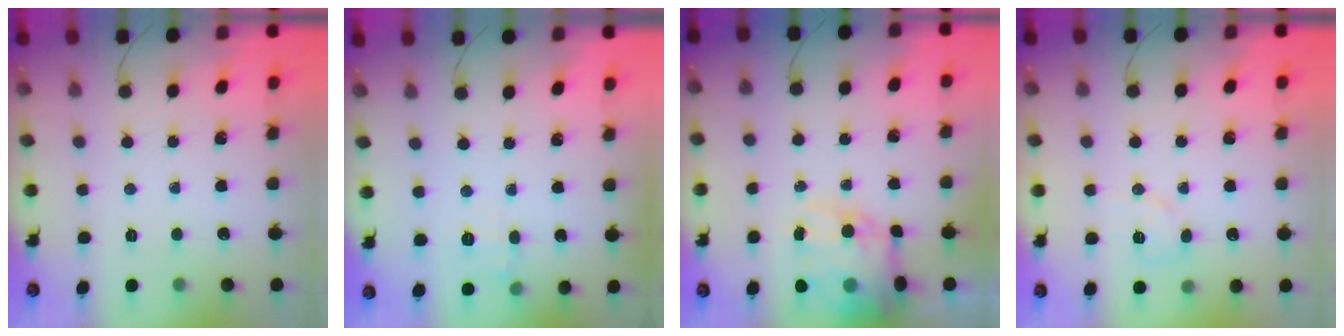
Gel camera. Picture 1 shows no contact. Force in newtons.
{"total": 6.9, "press": 6.7, "slide": 1.6}
{"total": 13.4, "press": 13.0, "slide": 3.3}
{"total": 4.8, "press": 4.5, "slide": 1.5}